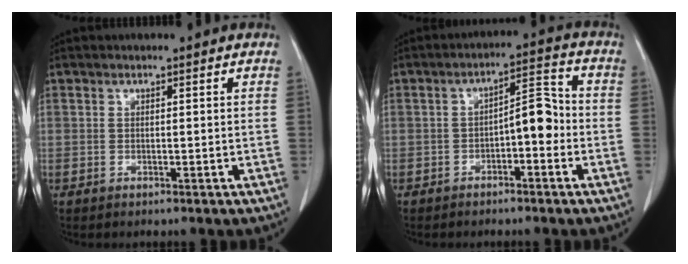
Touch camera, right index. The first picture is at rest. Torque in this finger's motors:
{"motor_torque": [0.72, -0.46, 0.25, 0.07]}